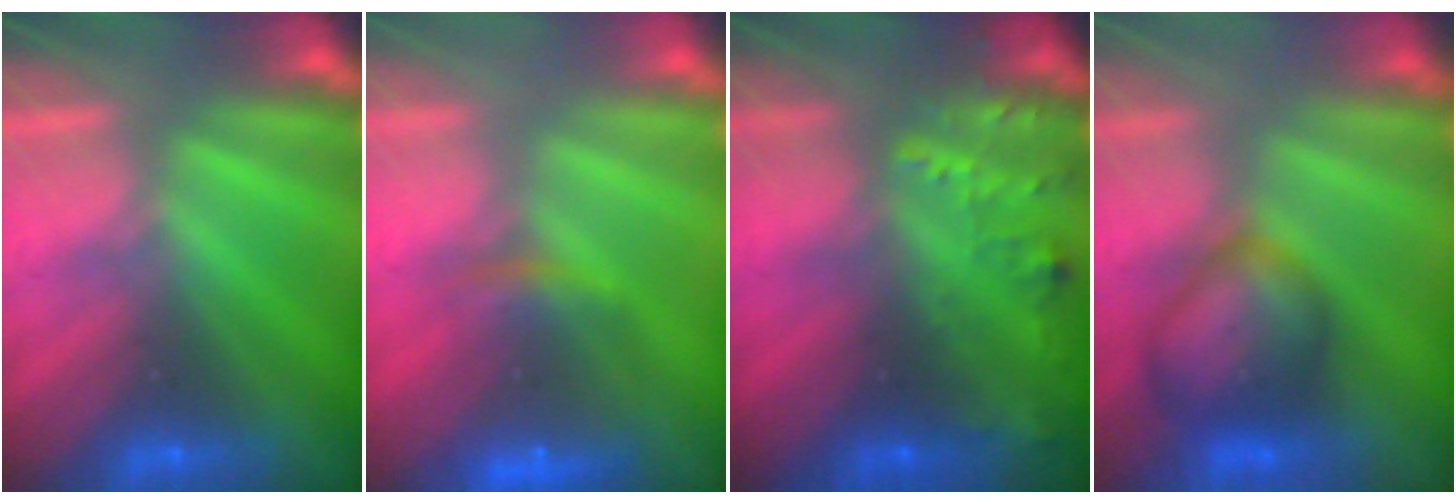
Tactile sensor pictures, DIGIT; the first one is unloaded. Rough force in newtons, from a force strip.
{"total": 7.2}
{"total": 7.6}
{"total": 8.7}